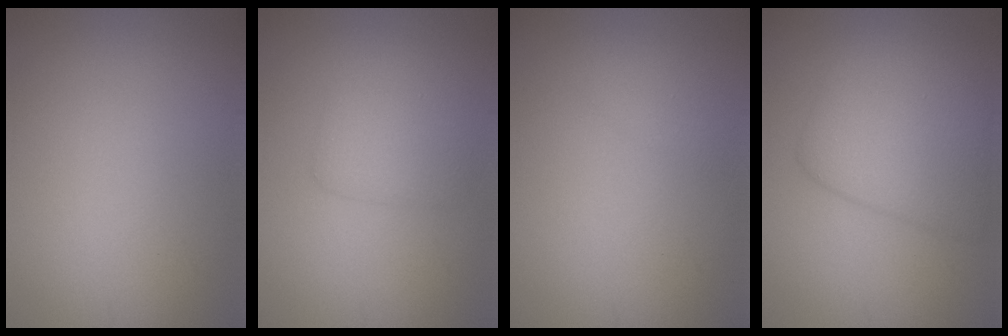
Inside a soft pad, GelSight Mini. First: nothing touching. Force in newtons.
{"total": 2.7, "press": 2.7, "slide": 0.1}
{"total": 0.9, "press": 0.9, "slide": 0.1}
{"total": 6.1, "press": 6.0, "slide": 0.4}